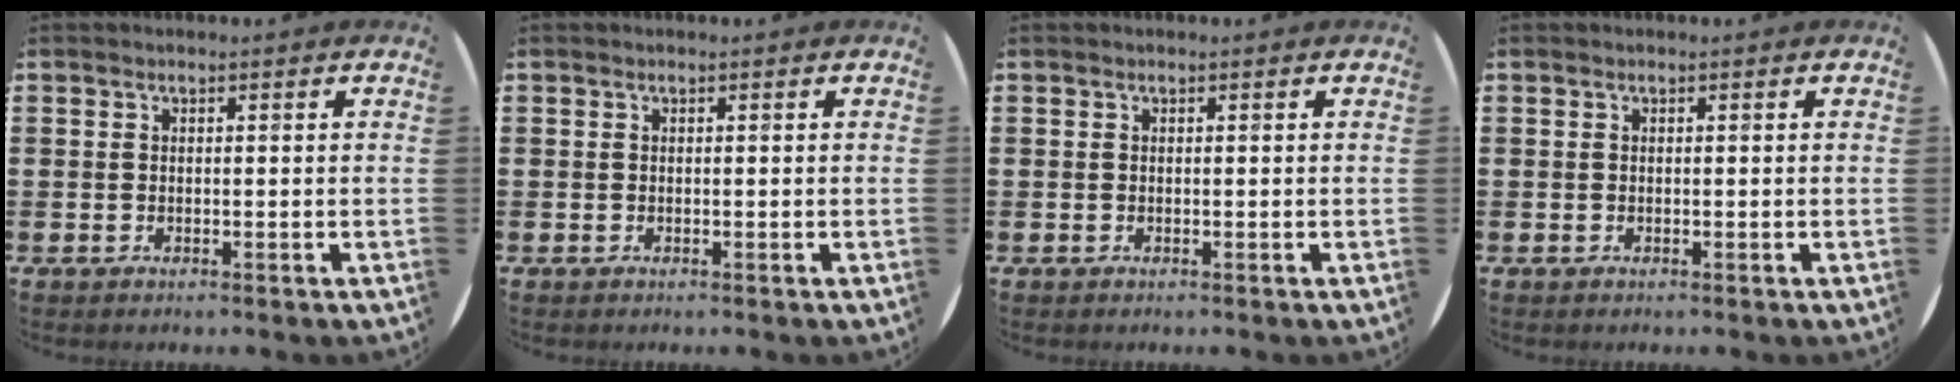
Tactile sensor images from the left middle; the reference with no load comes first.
{"total": 0.0}
{"total": 0.0}
{"total": 0.0}